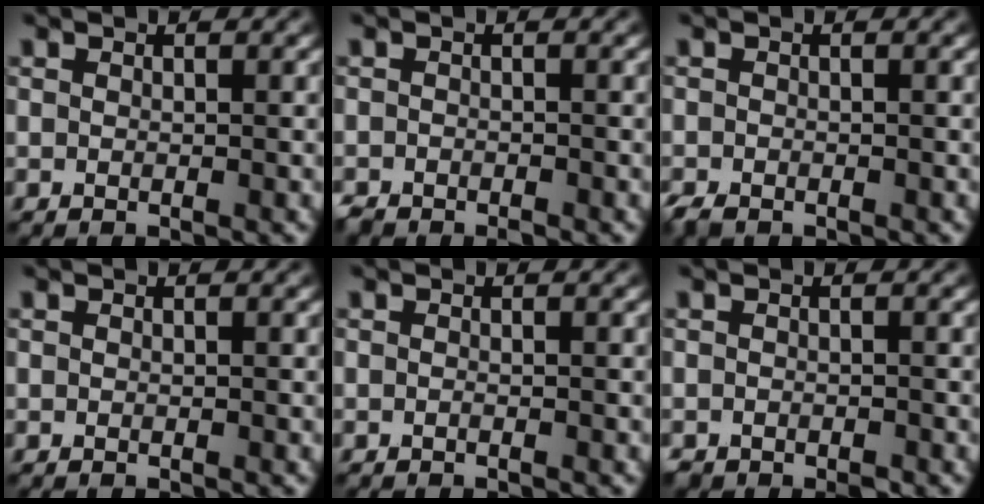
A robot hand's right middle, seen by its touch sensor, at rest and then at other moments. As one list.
[{"total": 1.3, "force": [-1.3, 0.4, 0.3], "torque": [-0.003, -0.004, -0.027]}, {"total": 1.2, "force": [-1.0, 0.5, 0.4], "torque": [-0.008, -0.004, -0.024]}, {"total": 0.0}, {"total": 0.0}, {"total": 1.2, "force": [-1.0, 0.5, 0.3], "torque": [-0.003, -0.004, -0.018]}]